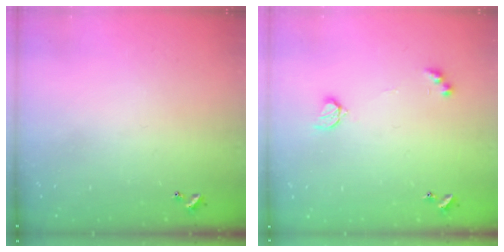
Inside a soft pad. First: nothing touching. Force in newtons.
{"total": 4.2, "press": 4.2, "slide": 0.4}